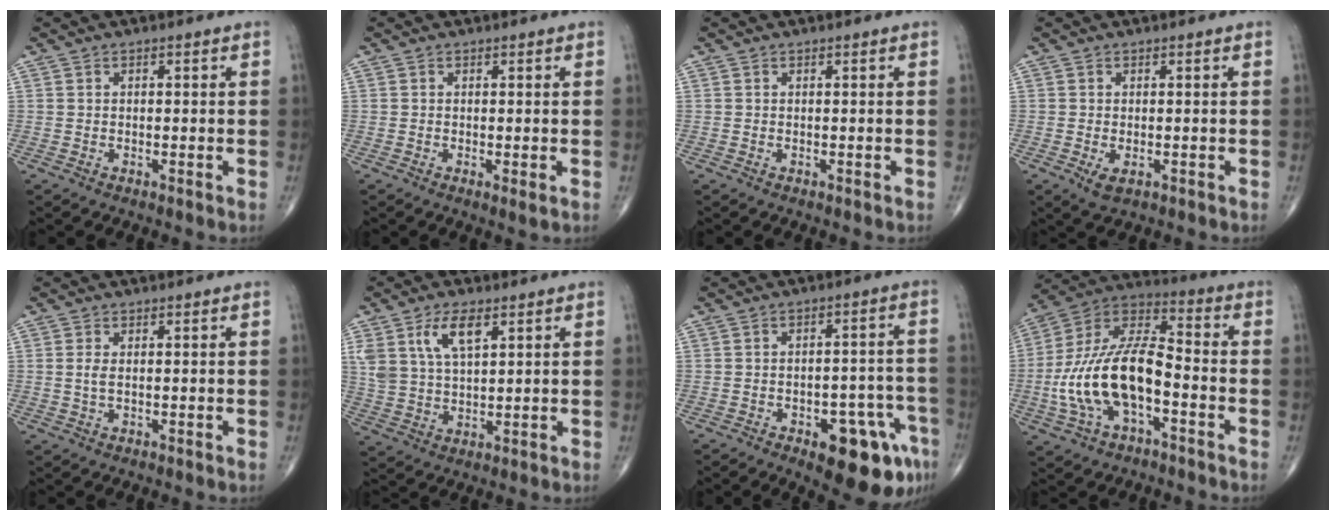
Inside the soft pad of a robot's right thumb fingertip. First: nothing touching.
{"total": 1.4, "force": [-0.3, 0.2, 1.3], "torque": [-0.031, -0.008, -0.007]}
{"total": 0.0}
{"total": 2.7, "force": [-0.9, 1.4, 2.2], "torque": [-0.039, -0.005, -0.012]}
{"total": 1.8, "force": [0.1, 0.8, 1.6], "torque": [-0.038, -0.001, 0.004]}
{"total": 8.4, "force": [4.0, 3.9, 6.3], "torque": [-0.121, -0.011, 0.084]}
{"total": 14.6, "force": [-7.4, 6.0, 11.1], "torque": [-0.101, 0.046, -0.086]}
{"total": 18.8, "force": [-4.8, 9.0, 15.8], "torque": [-0.311, 0.046, -0.088]}